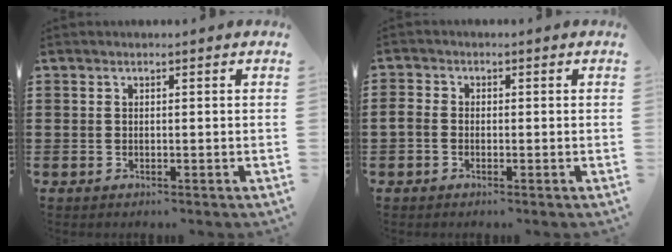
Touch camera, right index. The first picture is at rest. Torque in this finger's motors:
{"motor_torque": [1.23, 0.91, 0.04, 0.01]}